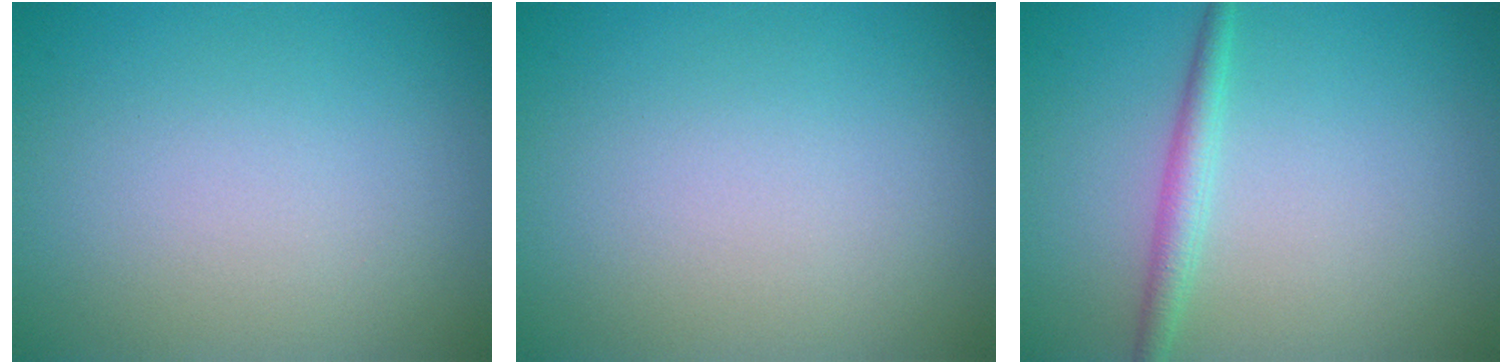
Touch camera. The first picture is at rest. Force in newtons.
{"total": 0.0}
{"total": 1.9, "press": 1.9, "slide": 0.1}